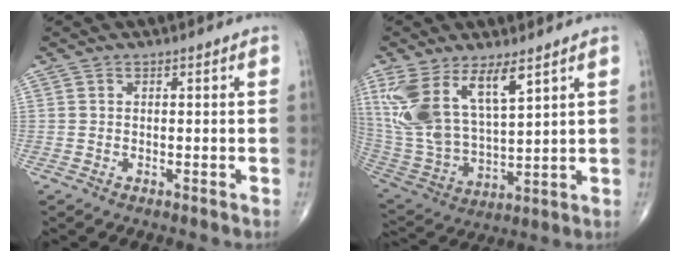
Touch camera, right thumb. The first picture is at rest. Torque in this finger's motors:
{"motor_torque": [0.28, 1.25, 1.46, 1.31, 0.18]}